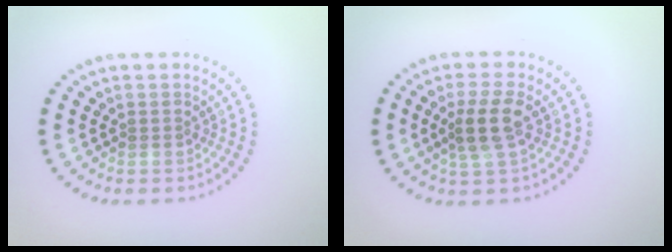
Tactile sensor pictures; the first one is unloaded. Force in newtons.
{"total": 3.7, "press": 3.4, "slide": 1.4}